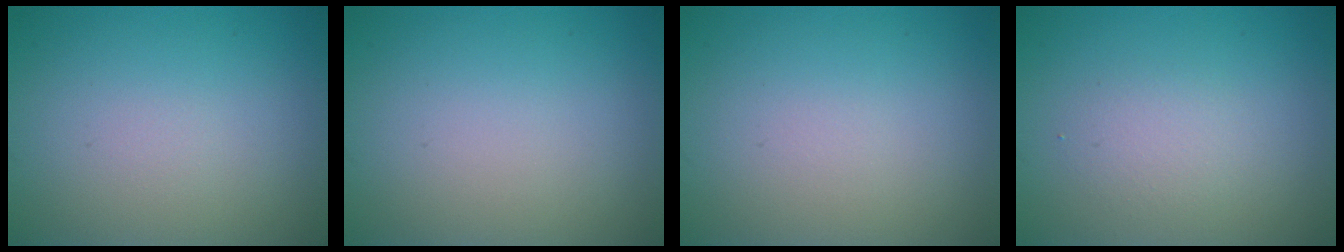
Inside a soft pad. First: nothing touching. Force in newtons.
{"total": 0.0}
{"total": 0.0}
{"total": 1.7, "press": 1.7, "slide": 0.2}